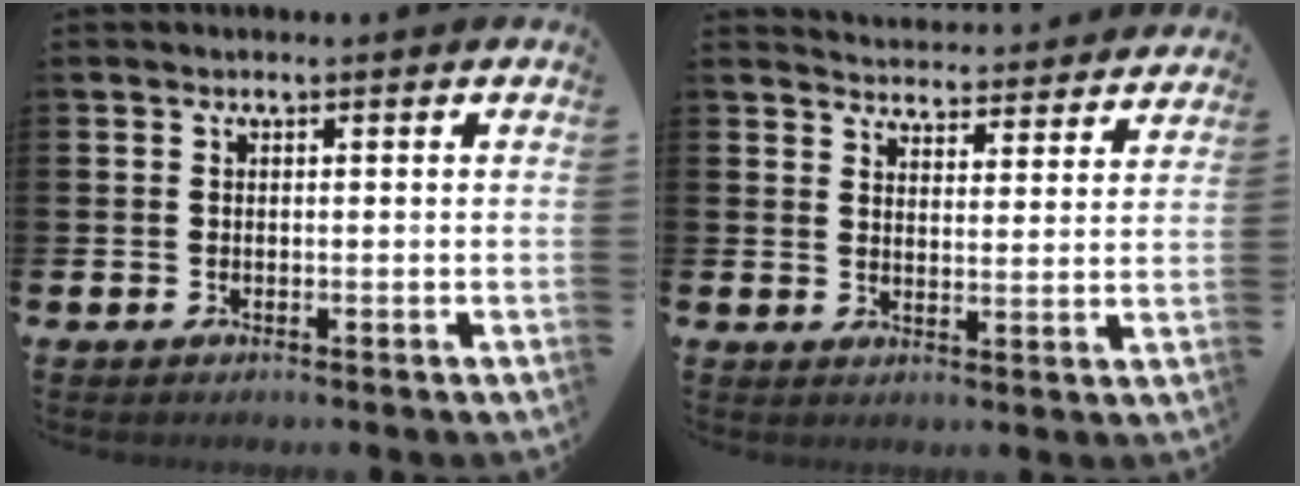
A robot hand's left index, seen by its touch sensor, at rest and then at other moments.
{"total": 4.6, "force": [4.6, 0.4, -0.3], "torque": [-0.010, -0.040, 0.079]}